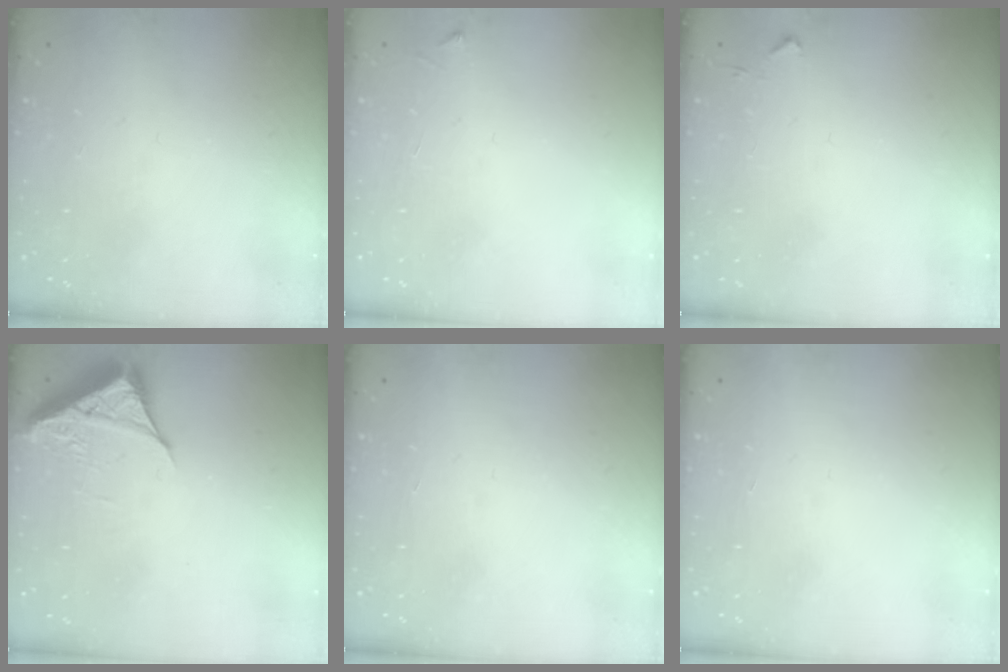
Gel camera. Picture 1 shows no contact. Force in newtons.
{"total": 2.5, "press": 2.5, "slide": 0.3}
{"total": 3.1, "press": 3.1, "slide": 0.5}
{"total": 6.9, "press": 6.8, "slide": 0.6}
{"total": 1.7, "press": 1.7, "slide": 0.1}
{"total": 1.7, "press": 1.7, "slide": 0.1}